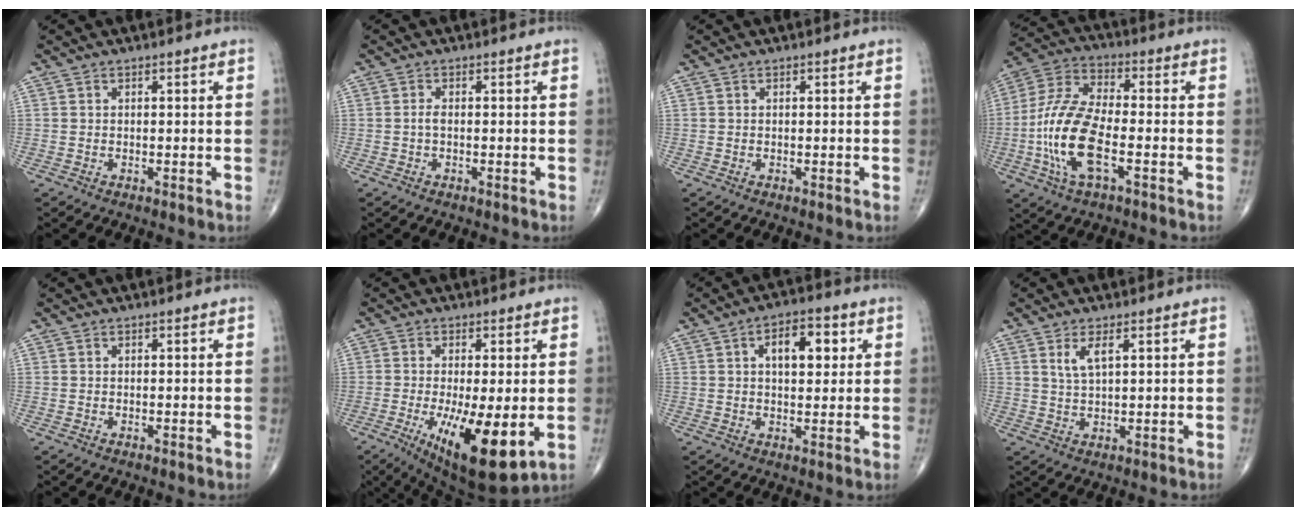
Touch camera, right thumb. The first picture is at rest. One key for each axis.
{"total": 1.0, "fx": -0.2, "fy": 0.4, "fz": 0.9, "tx": -0.021, "ty": 0.001, "tz": -0.006}
{"total": 0.0}
{"total": 15.4, "fx": -4.1, "fy": 6.1, "fz": 13.6, "tx": -0.292, "ty": 0.020, "tz": -0.081}
{"total": 0.0}
{"total": 14.3, "fx": -3.6, "fy": 4.3, "fz": 13.2, "tx": -0.220, "ty": -0.028, "tz": -0.042}
{"total": 8.3, "fx": 2.4, "fy": 4.3, "fz": 6.8, "tx": -0.077, "ty": 0.004, "tz": 0.032}
{"total": 3.7, "fx": 1.7, "fy": 1.1, "fz": 3.0, "tx": -0.062, "ty": -0.008, "tz": 0.038}